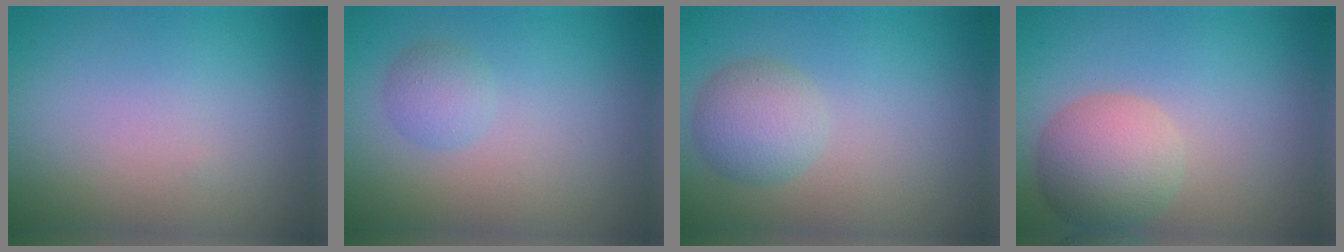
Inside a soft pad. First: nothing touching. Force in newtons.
{"total": 1.7, "press": 1.7, "slide": 0.2}
{"total": 3.6, "press": 3.6, "slide": 0.2}
{"total": 5.4, "press": 5.4, "slide": 0.4}